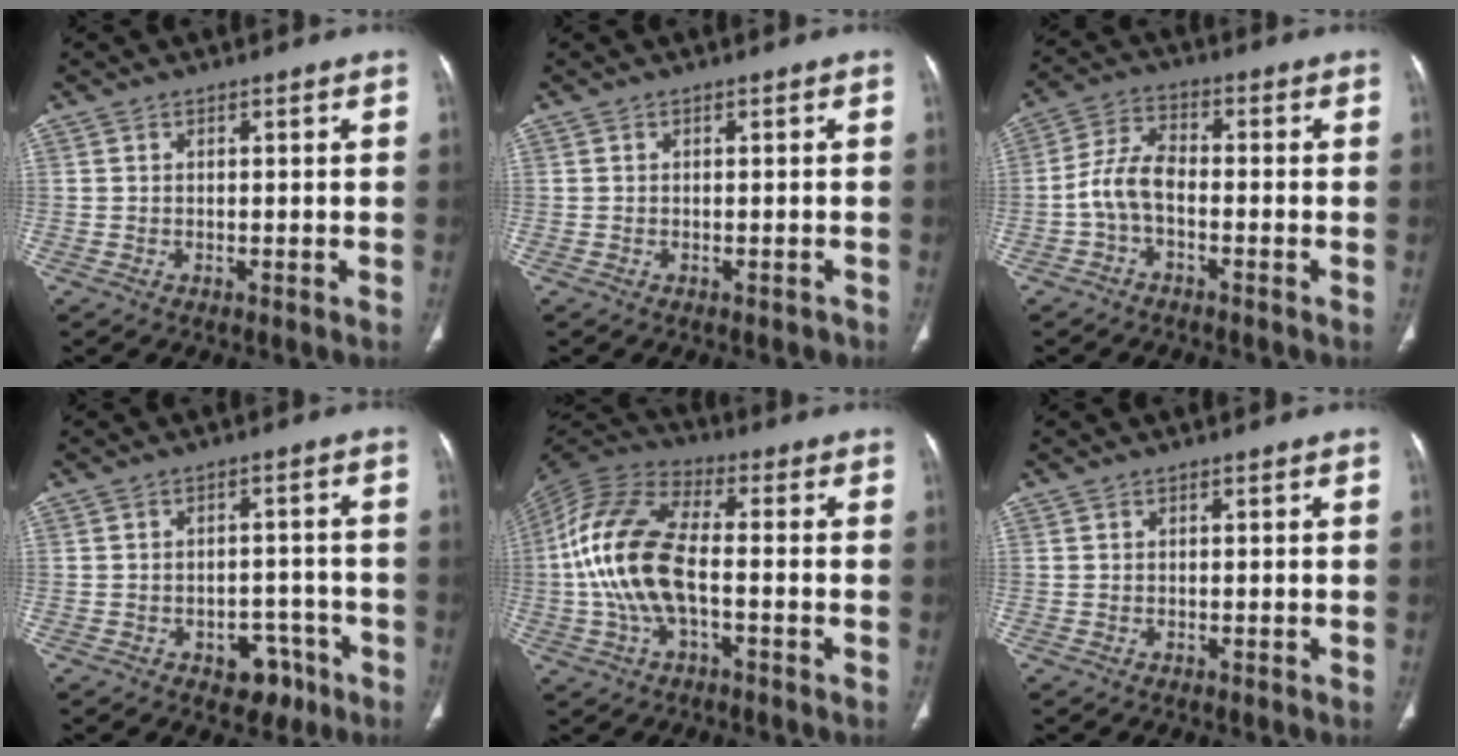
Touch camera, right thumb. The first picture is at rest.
{"total": 1.0, "force": [-0.8, 0.6, 0.1], "torque": [-0.002, 0.006, -0.012]}
{"total": 6.5, "force": [-2.0, 3.4, 5.2], "torque": [-0.108, 0.027, -0.048]}
{"total": 6.3, "force": [-3.4, 4.4, 3.0], "torque": [-0.011, 0.032, -0.041]}
{"total": 15.4, "force": [-1.8, 7.4, 13.4], "torque": [-0.287, 0.032, -0.039]}
{"total": 0.0}